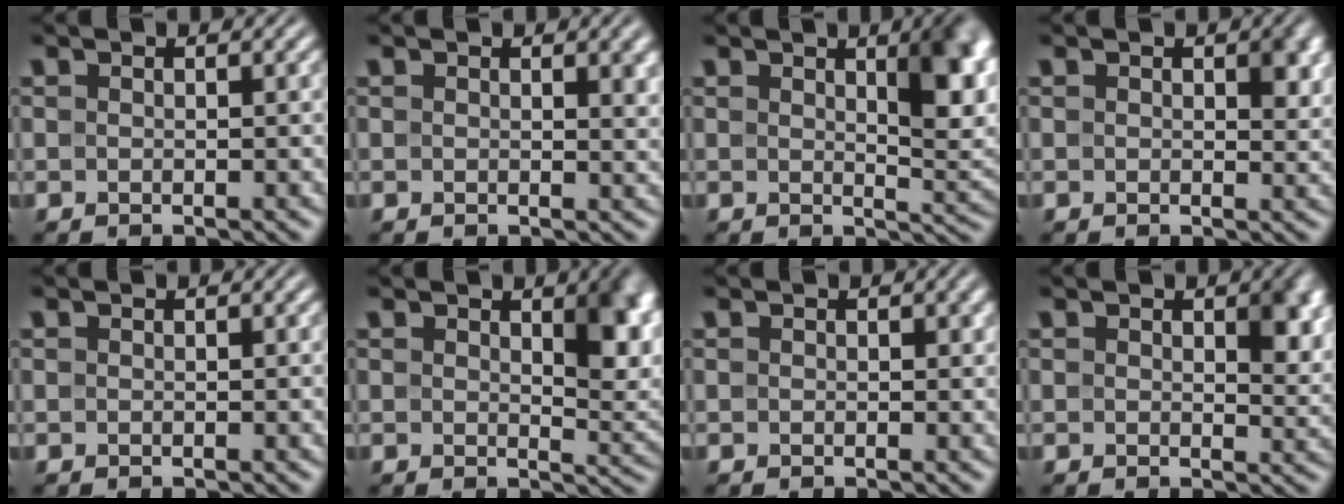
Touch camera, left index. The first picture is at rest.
{"total": 2.0, "force": [0.8, 0.6, 1.7], "torque": [-0.014, 0.001, 0.013]}
{"total": 6.5, "force": [2.2, 2.2, 5.7], "torque": [-0.062, -0.003, 0.038]}
{"total": 2.4, "force": [0.7, 1.3, 1.9], "torque": [-0.018, -0.004, 0.011]}
{"total": 0.0}
{"total": 5.4, "force": [1.7, 2.1, 4.6], "torque": [-0.053, -0.005, 0.032]}
{"total": 0.7, "force": [0.3, 0.5, 0.4], "torque": [-0.002, -0.001, 0.003]}
{"total": 3.4, "force": [1.0, 1.8, 2.7], "torque": [-0.034, -0.007, 0.019]}